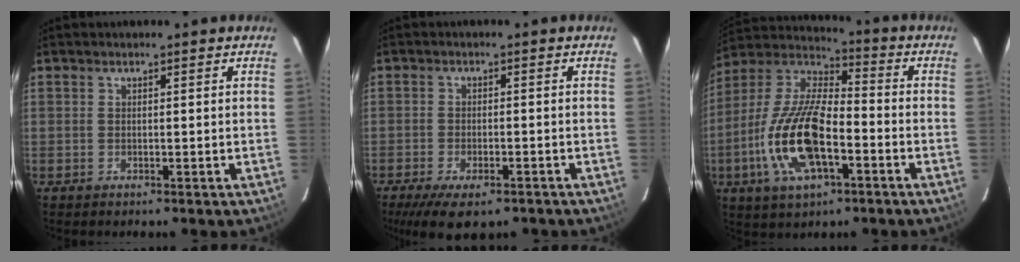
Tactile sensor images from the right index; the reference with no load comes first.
{"total": 10.3, "force": [-7.2, 4.0, 6.2], "torque": [-0.137, -0.029, -0.112]}
{"total": 18.2, "force": [-5.9, 7.3, 15.6], "torque": [-0.328, -0.006, -0.114]}